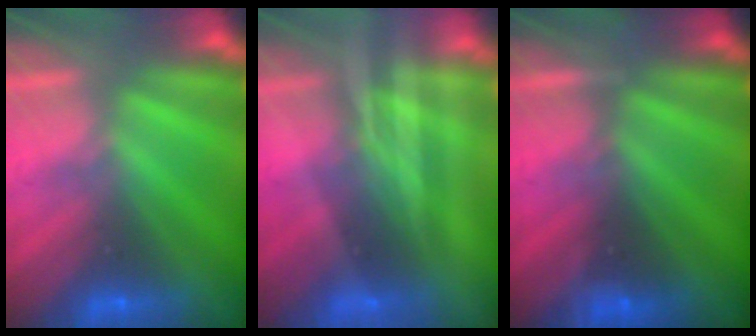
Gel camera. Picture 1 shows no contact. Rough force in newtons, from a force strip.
{"total": 2.1}
{"total": 3.5}